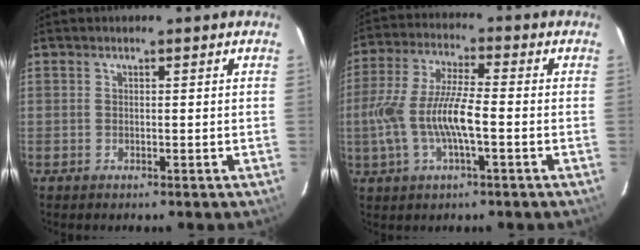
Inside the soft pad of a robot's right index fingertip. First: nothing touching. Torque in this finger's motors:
{"motor_torque": [1.46, -0.58, 0.86, 0.21]}